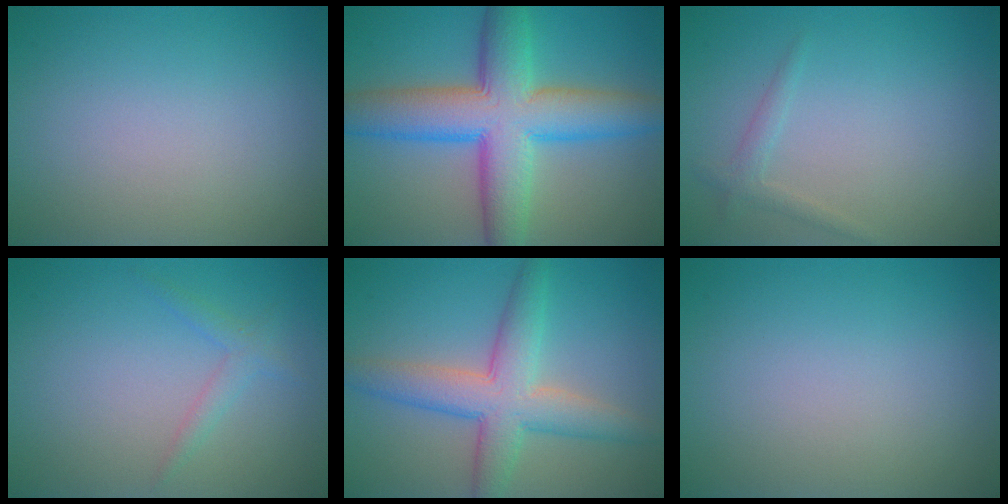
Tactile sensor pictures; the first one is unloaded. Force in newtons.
{"total": 10.2, "press": 10.2, "slide": 0.3}
{"total": 1.2, "press": 1.2, "slide": 0.1}
{"total": 1.4, "press": 1.4, "slide": 0.1}
{"total": 5.9, "press": 5.9, "slide": 0.2}
{"total": 0.0}